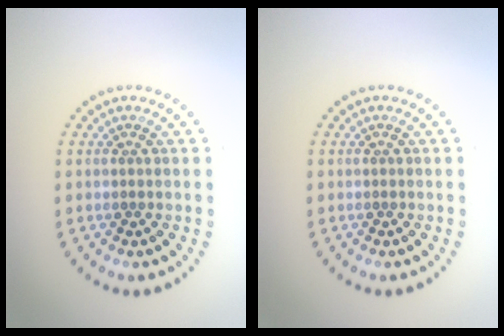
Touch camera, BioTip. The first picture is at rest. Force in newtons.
{"total": 0.0}